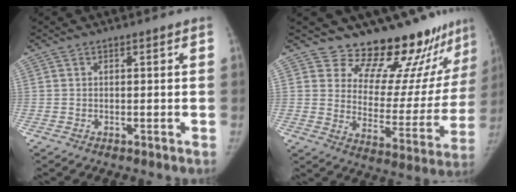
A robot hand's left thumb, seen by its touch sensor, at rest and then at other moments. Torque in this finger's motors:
{"motor_torque": [-0.03, 0.30, -0.06, 0.06, 0.00]}